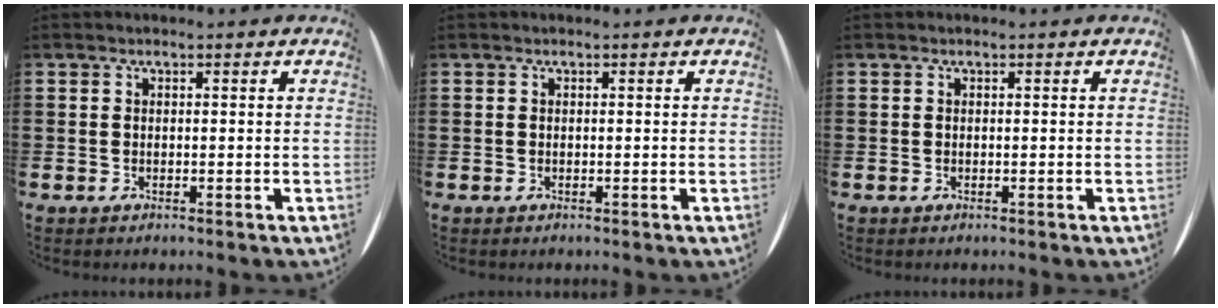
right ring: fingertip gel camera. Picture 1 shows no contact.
{"total": 0.0}
{"total": 0.0}